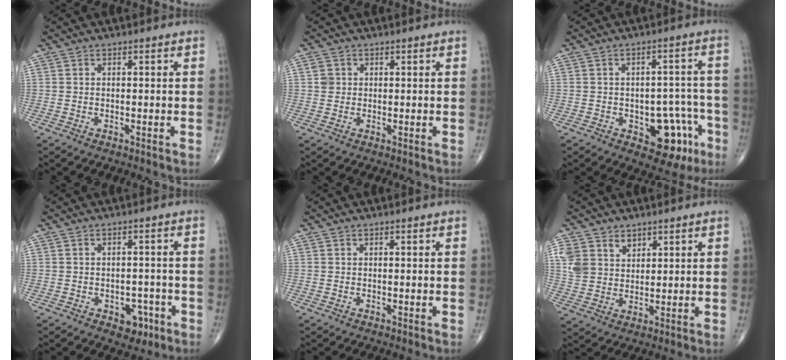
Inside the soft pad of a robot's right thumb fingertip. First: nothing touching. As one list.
[{"total": 1.7, "force": [0.4, 1.6, 0.6], "torque": [-0.003, 0.000, 0.007]}, {"total": 10.9, "force": [-4.7, 6.2, 7.7], "torque": [-0.048, 0.038, -0.051]}, {"total": 5.0, "force": [-2.4, 3.3, 2.8], "torque": [-0.009, 0.017, -0.027]}, {"total": 0.0}, {"total": 7.3, "force": [3.7, 5.6, 3.0], "torque": [-0.038, -0.017, 0.080]}]